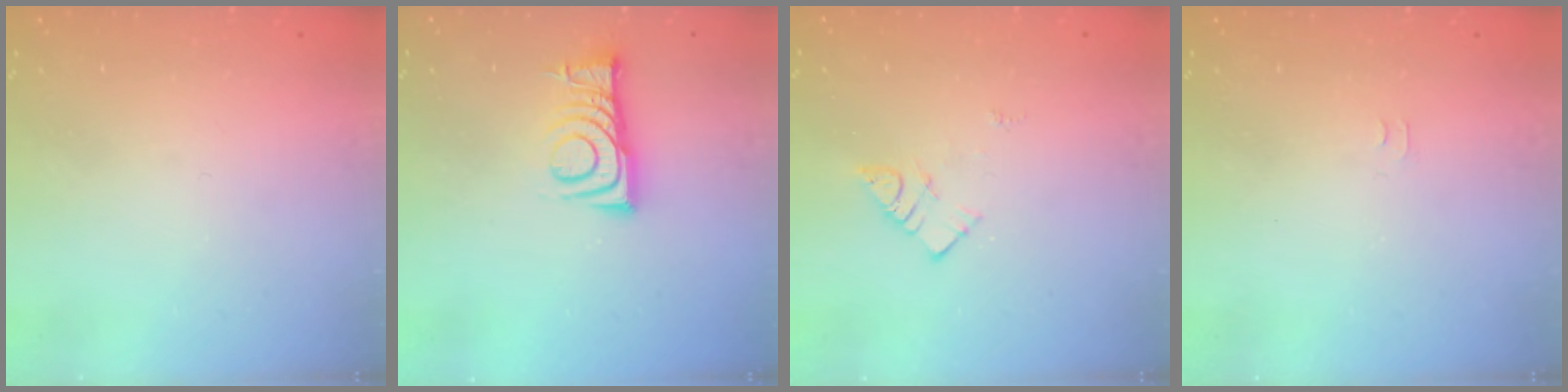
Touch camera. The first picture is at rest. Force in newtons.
{"total": 8.7, "press": 8.7, "slide": 0.3}
{"total": 6.9, "press": 6.9, "slide": 0.2}
{"total": 3.8, "press": 3.8, "slide": 0.5}